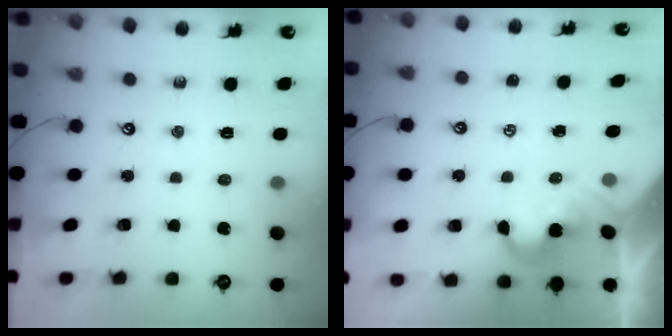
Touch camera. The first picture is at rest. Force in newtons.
{"total": 2.0, "press": 1.9, "slide": 0.5}